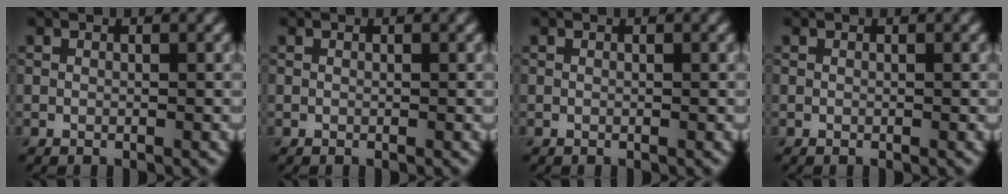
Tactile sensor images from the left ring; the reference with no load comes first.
{"total": 0.0}
{"total": 0.0}
{"total": 0.0}